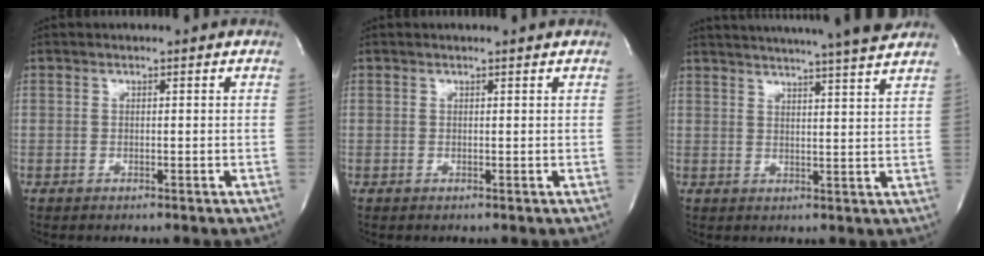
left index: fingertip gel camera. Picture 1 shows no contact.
{"total": 0.6, "force": [0.6, -0.1, 0.1], "torque": [-0.008, -0.004, 0.008]}
{"total": 17.4, "force": [15.7, -0.9, 7.5], "torque": [-0.128, -0.017, 0.204]}